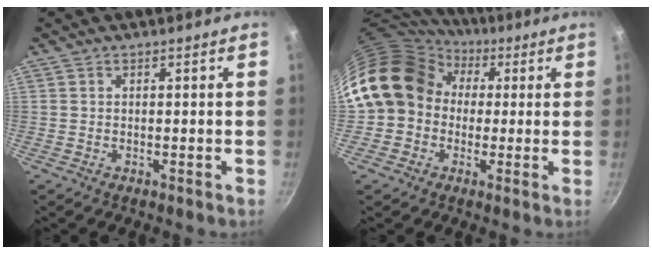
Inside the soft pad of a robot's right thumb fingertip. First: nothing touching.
{"total": 15.2, "force": [1.6, 13.1, 7.5], "torque": [-0.102, 0.038, 0.014]}